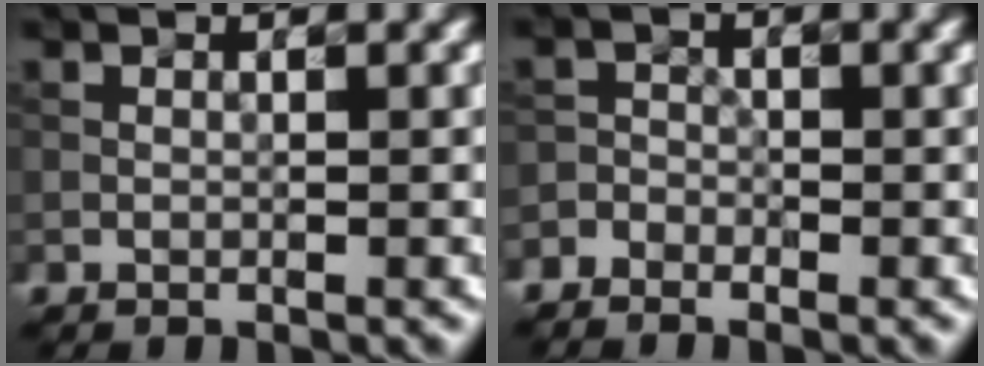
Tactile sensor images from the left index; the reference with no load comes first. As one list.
[{"total": 1.8, "force": [-1.5, 1.0, 0.2], "torque": [0.004, 0.004, -0.035]}]